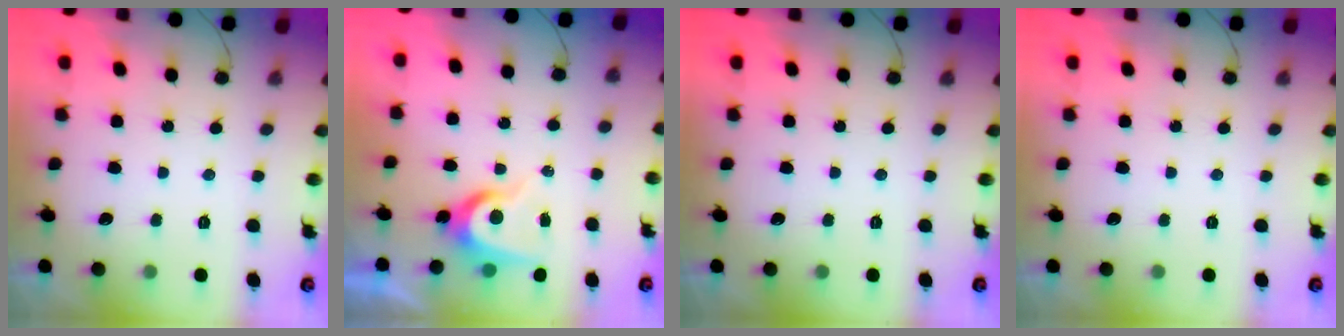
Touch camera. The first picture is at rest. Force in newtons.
{"total": 6.5, "press": 6.5, "slide": 0.1}
{"total": 0.0}
{"total": 0.0}